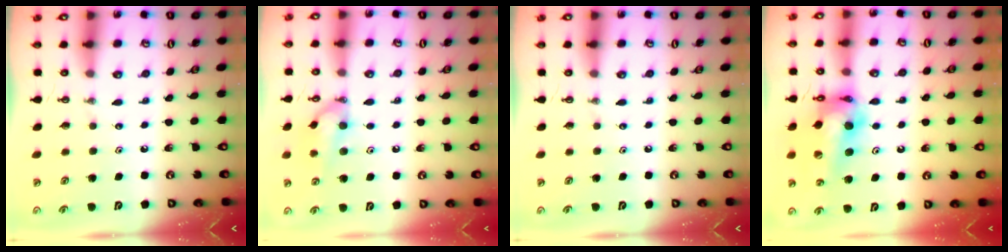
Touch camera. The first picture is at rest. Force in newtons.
{"total": 11.6, "press": 11.0, "slide": 3.6}
{"total": 0.0}
{"total": 16.5, "press": 16.4, "slide": 1.8}